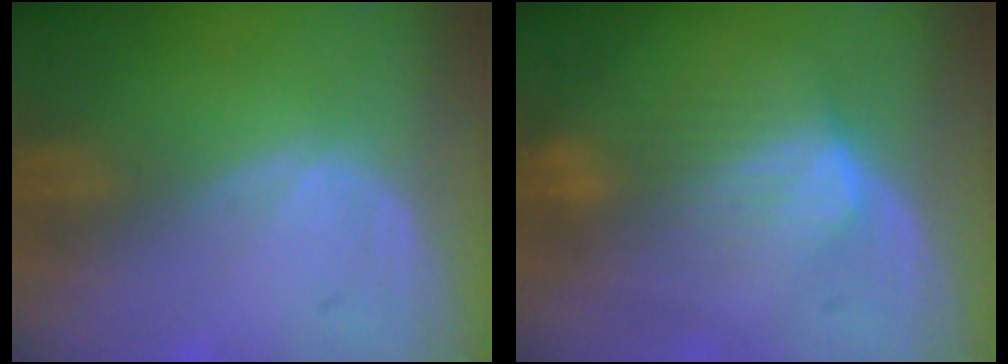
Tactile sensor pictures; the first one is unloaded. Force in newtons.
{"total": 7.2, "press": 6.5, "slide": 3.1}